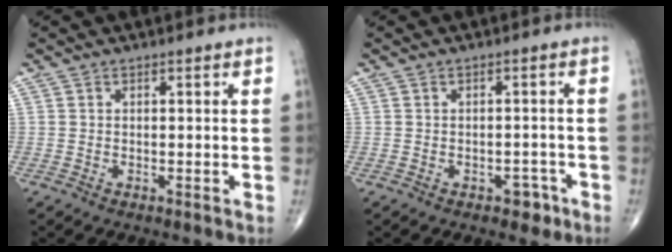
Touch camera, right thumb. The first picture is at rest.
{"total": 2.8, "force": [-1.7, 1.7, 1.5], "torque": [-0.006, 0.013, -0.018]}